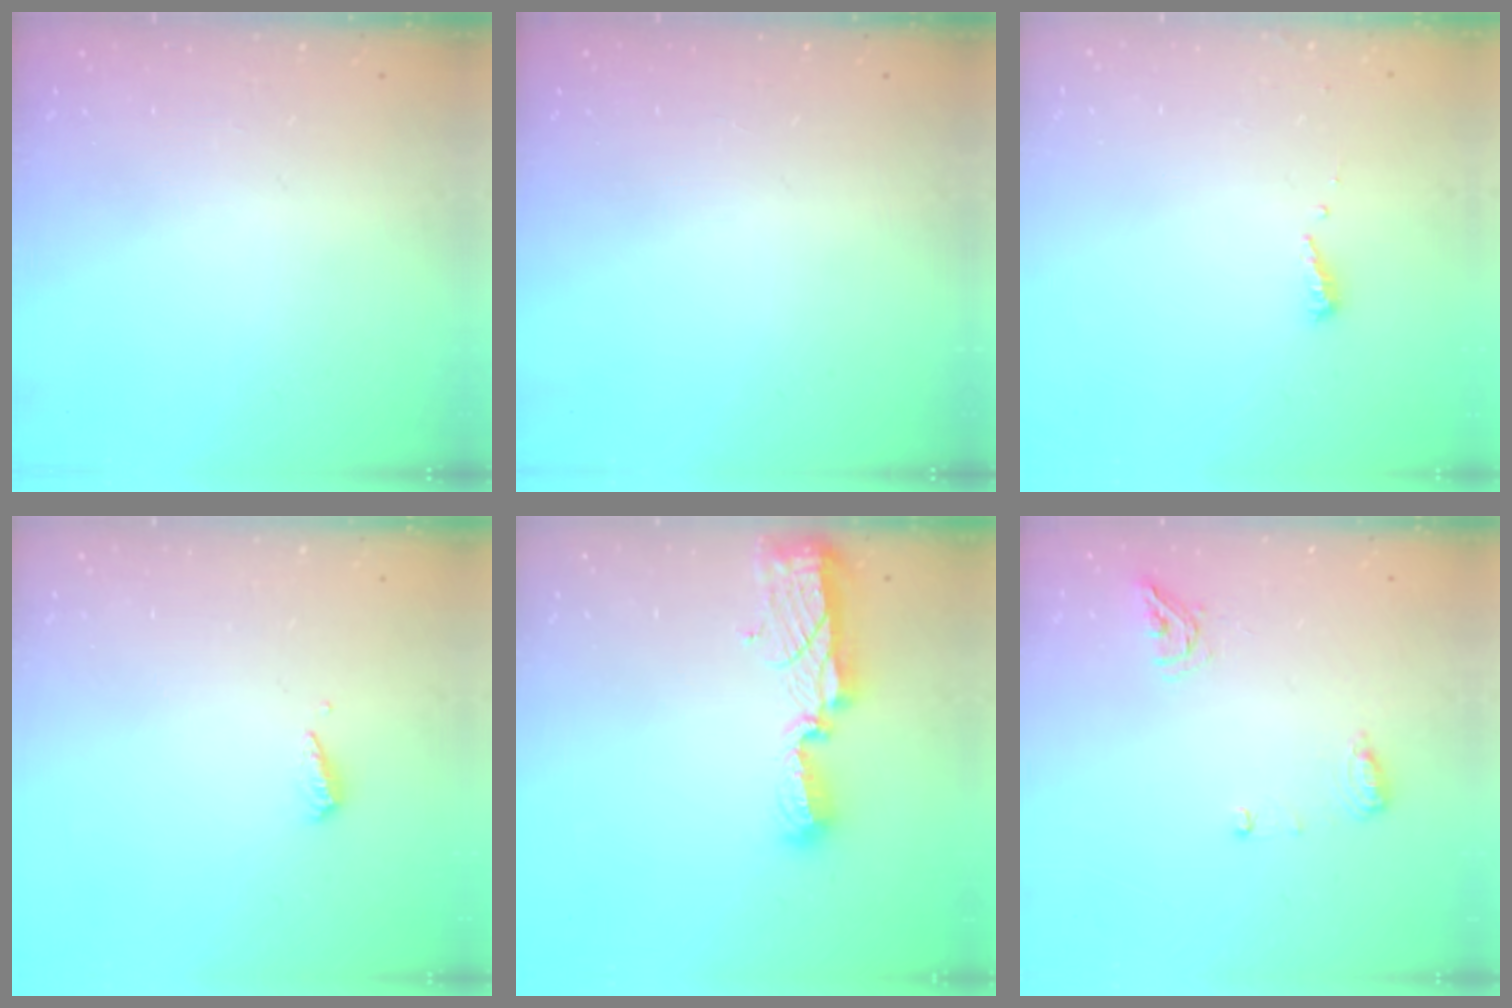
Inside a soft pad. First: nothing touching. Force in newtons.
{"total": 0.0}
{"total": 5.3, "press": 5.3, "slide": 0.5}
{"total": 3.1, "press": 3.1, "slide": 0.2}
{"total": 8.7, "press": 8.6, "slide": 0.8}
{"total": 7.4, "press": 7.4, "slide": 1.0}